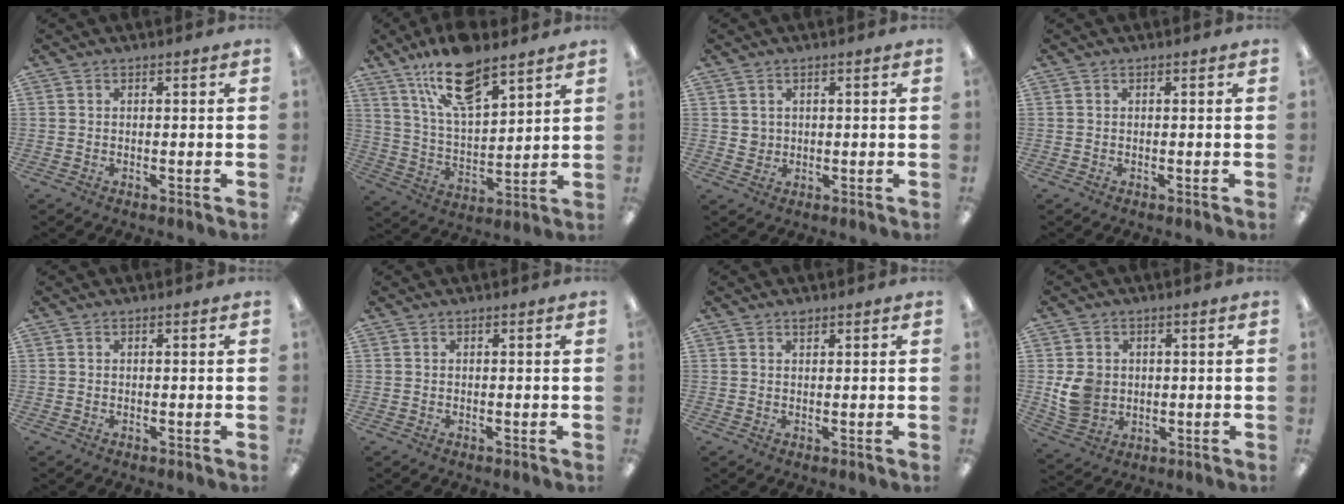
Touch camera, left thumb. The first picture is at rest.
{"total": 16.6, "force": [11.5, 6.1, 10.2], "torque": [-0.183, -0.047, 0.199]}
{"total": 2.3, "force": [0.9, 2.1, 0.3], "torque": [-0.001, 0.000, 0.015]}
{"total": 0.0}
{"total": 0.0}
{"total": 0.0}
{"total": 1.2, "force": [0.9, 0.5, 0.5], "torque": [-0.004, -0.003, 0.015]}
{"total": 7.5, "force": [0.4, 6.6, 3.4], "torque": [-0.068, 0.011, 0.012]}